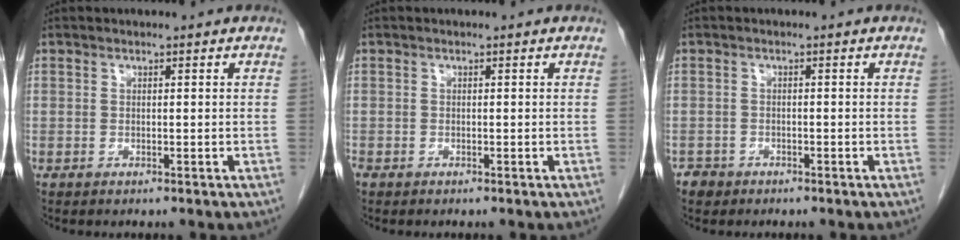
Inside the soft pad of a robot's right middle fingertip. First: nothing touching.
{"total": 0.6, "force": [-0.4, 0.4, 0.2], "torque": [-0.009, 0.001, -0.010]}
{"total": 1.6, "force": [-1.2, 1.1, -0.1], "torque": [-0.004, 0.005, -0.020]}